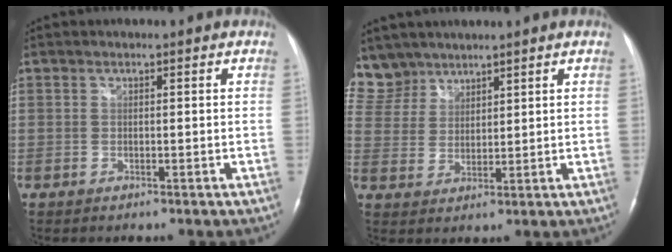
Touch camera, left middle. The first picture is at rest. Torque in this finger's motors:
{"motor_torque": [0.31, -0.31, 0.04, -0.03]}